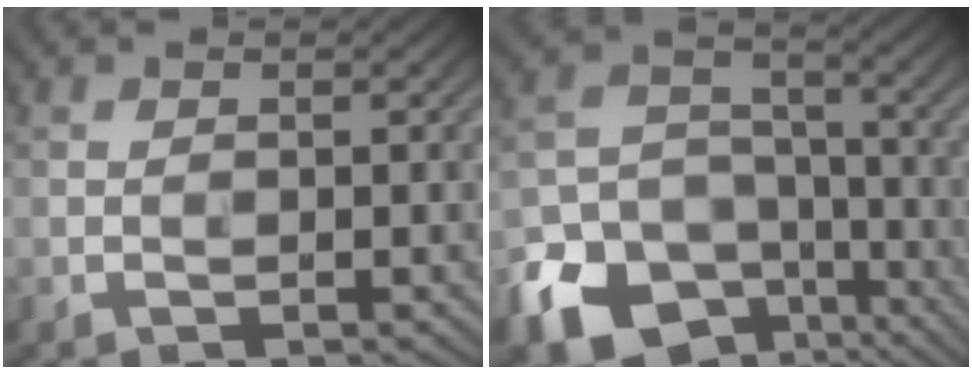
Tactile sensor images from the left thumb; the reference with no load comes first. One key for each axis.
{"total": 15.5, "fx": -8.8, "fy": 10.7, "fz": 6.9, "tx": -0.181, "ty": -0.040, "tz": -0.149}